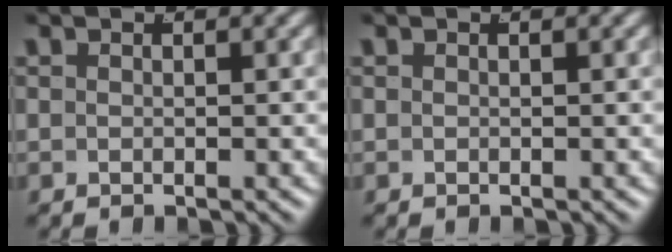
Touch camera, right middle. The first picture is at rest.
{"total": 0.0}